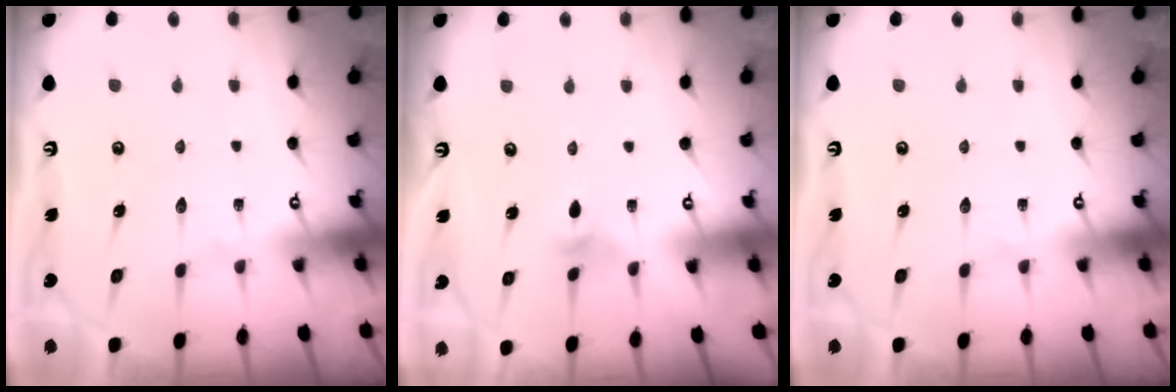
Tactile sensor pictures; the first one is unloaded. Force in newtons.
{"total": 2.7, "press": 2.6, "slide": 0.7}
{"total": 0.0}